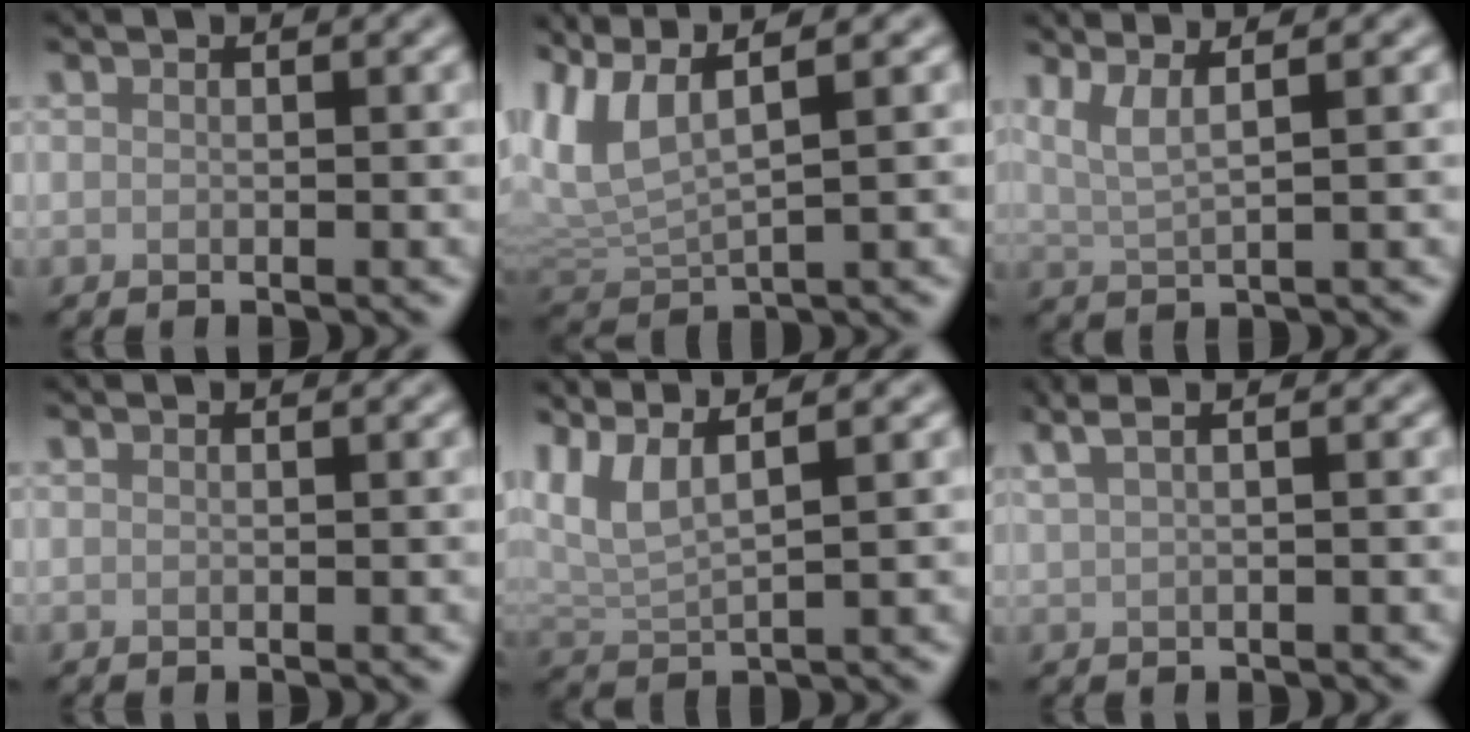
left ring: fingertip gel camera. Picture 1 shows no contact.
{"total": 5.4, "force": [3.0, 1.5, 4.3], "torque": [-0.108, 0.008, 0.062]}
{"total": 3.4, "force": [1.8, 0.6, 2.8], "torque": [-0.056, 0.007, 0.034]}
{"total": 0.0}
{"total": 4.1, "force": [2.9, 0.9, 2.8], "torque": [-0.062, 0.014, 0.060]}
{"total": 3.7, "force": [2.1, 1.5, 2.6], "torque": [-0.034, 0.020, 0.011]}